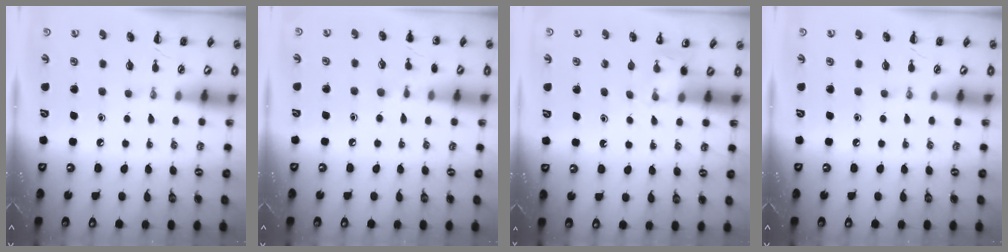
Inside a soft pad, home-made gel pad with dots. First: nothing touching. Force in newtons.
{"total": 6.2, "press": 6.0, "slide": 1.8}
{"total": 4.8, "press": 4.6, "slide": 1.2}
{"total": 0.0}